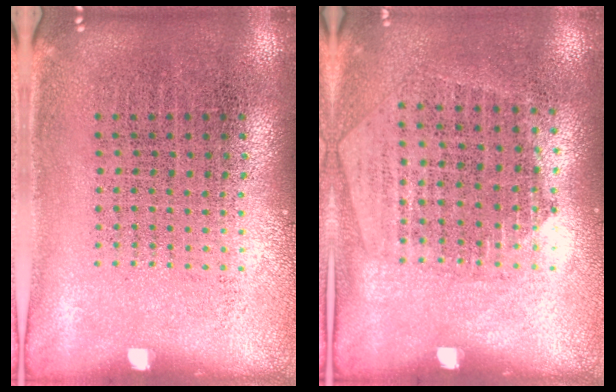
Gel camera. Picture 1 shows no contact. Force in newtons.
{"total": 1.2, "press": 1.1, "slide": 0.5}